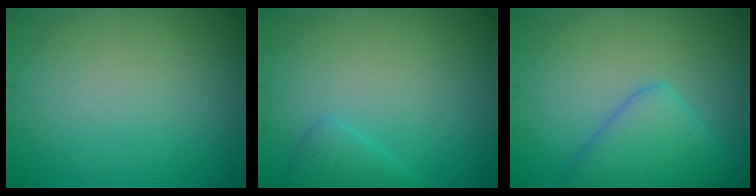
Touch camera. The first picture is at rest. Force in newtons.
{"total": 1.6, "press": 1.6, "slide": 0.1}
{"total": 4.5, "press": 4.5, "slide": 0.1}